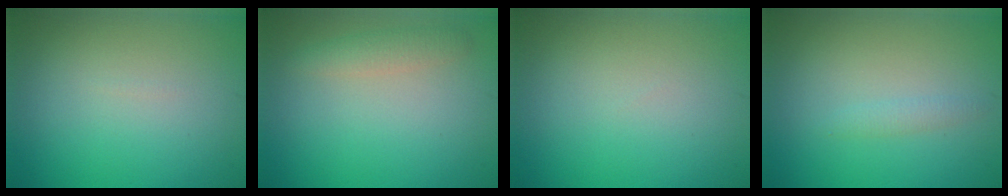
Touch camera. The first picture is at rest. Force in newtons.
{"total": 1.7, "press": 1.7, "slide": 0.0}
{"total": 0.0}
{"total": 0.9, "press": 0.9, "slide": 0.1}